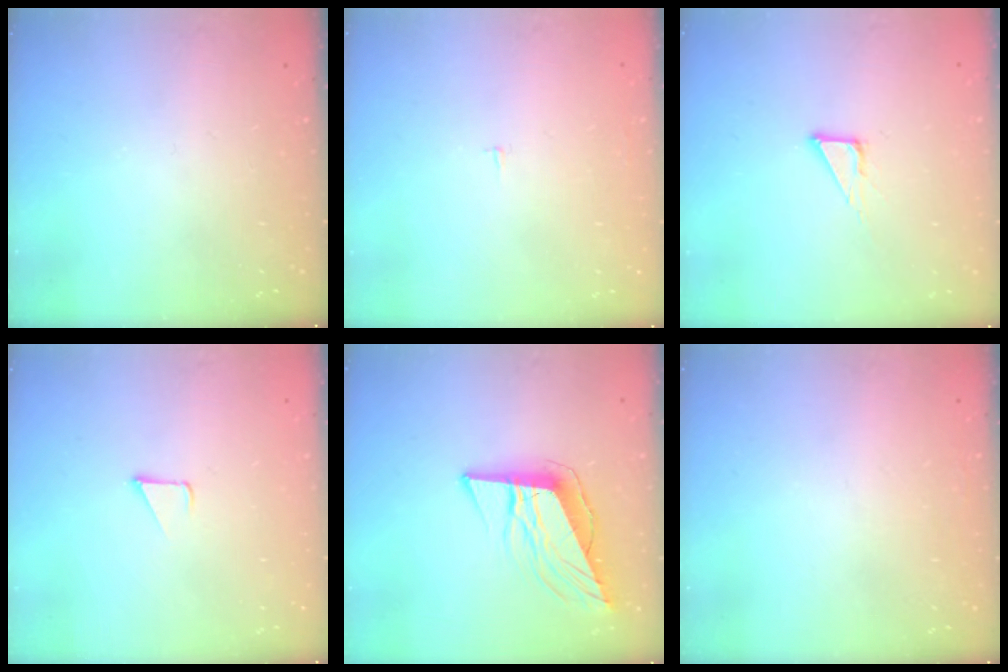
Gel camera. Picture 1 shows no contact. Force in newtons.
{"total": 1.2, "press": 1.2, "slide": 0.1}
{"total": 3.8, "press": 3.8, "slide": 0.0}
{"total": 1.7, "press": 1.7, "slide": 0.1}
{"total": 11.7, "press": 11.2, "slide": 3.6}
{"total": 1.4, "press": 1.3, "slide": 0.2}